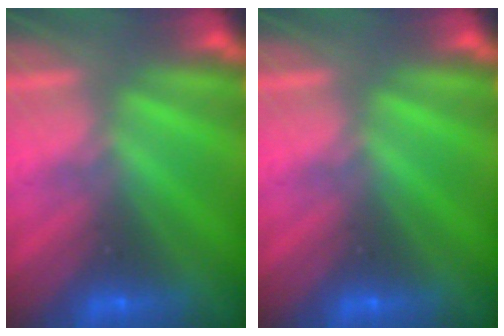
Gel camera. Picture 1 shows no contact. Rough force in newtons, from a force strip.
{"total": 0.0}